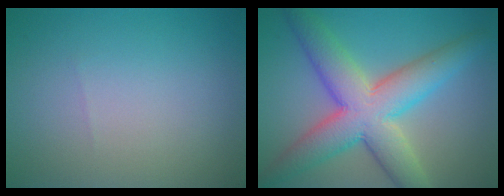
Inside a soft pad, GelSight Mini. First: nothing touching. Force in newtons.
{"total": 9.0, "press": 9.0, "slide": 0.3}